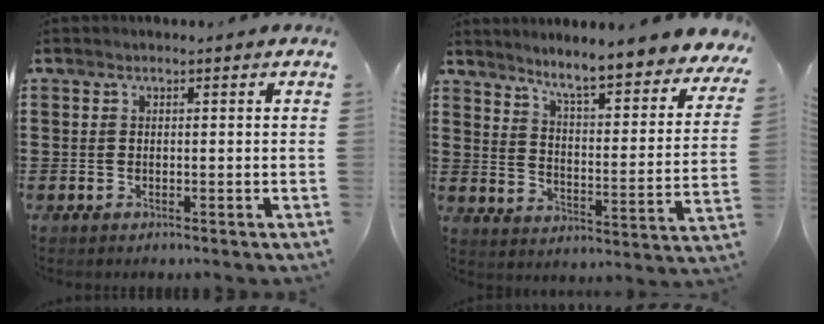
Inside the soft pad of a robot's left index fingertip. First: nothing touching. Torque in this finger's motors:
{"motor_torque": [2.14, 0.00, 0.99, 0.19]}